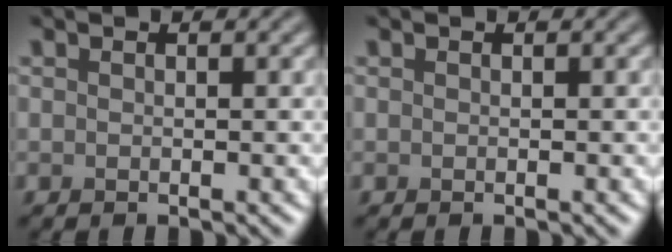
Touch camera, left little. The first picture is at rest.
{"total": 0.0}